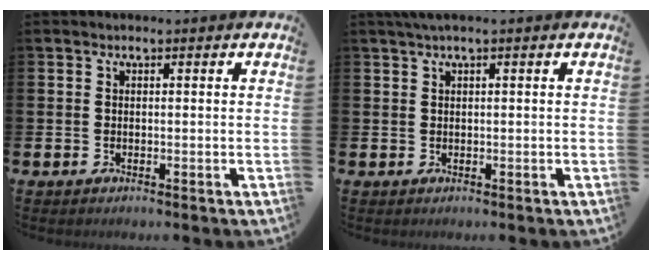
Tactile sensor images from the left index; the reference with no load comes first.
{"total": 1.2, "force": [0.7, 0.0, 1.0], "torque": [-0.024, 0.005, 0.013]}